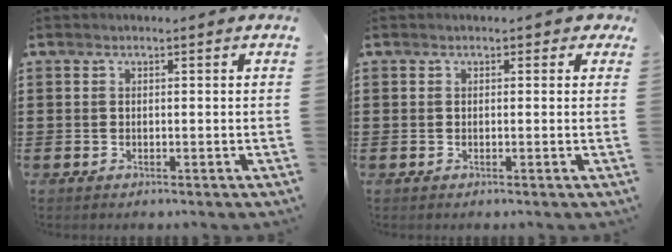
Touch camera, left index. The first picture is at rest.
{"total": 0.9, "force": [0.0, 0.7, 0.5], "torque": [-0.013, 0.006, -0.003]}